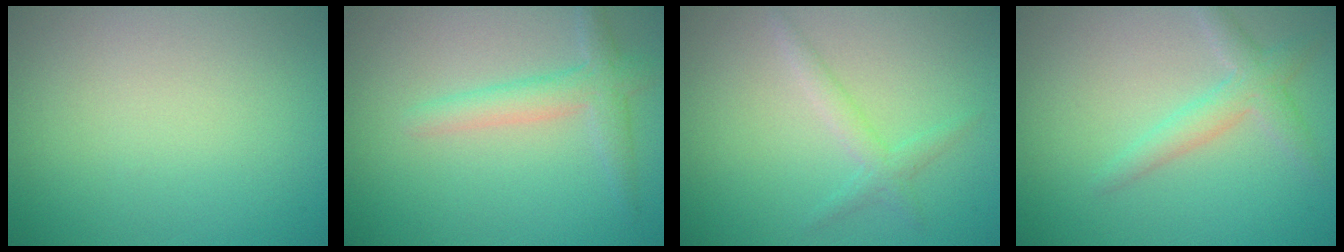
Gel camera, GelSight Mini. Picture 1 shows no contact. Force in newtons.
{"total": 2.8, "press": 2.8, "slide": 0.1}
{"total": 1.7, "press": 1.7, "slide": 0.1}
{"total": 2.6, "press": 2.6, "slide": 0.1}